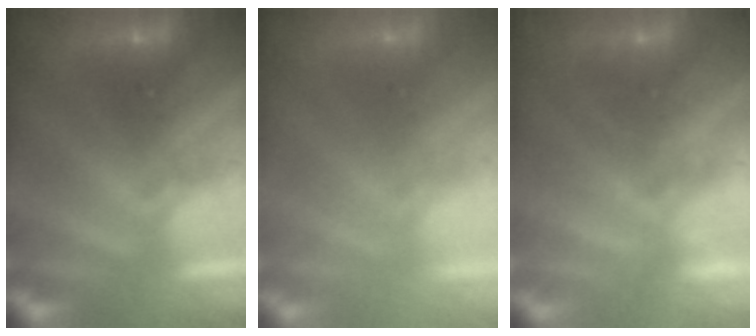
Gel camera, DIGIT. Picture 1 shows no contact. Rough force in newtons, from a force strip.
{"total": 2.8}
{"total": 2.4}